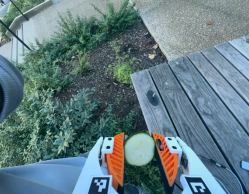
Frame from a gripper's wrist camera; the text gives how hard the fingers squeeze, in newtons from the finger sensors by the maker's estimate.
{"total": 12.9, "left": 13.4, "right": 12.4}